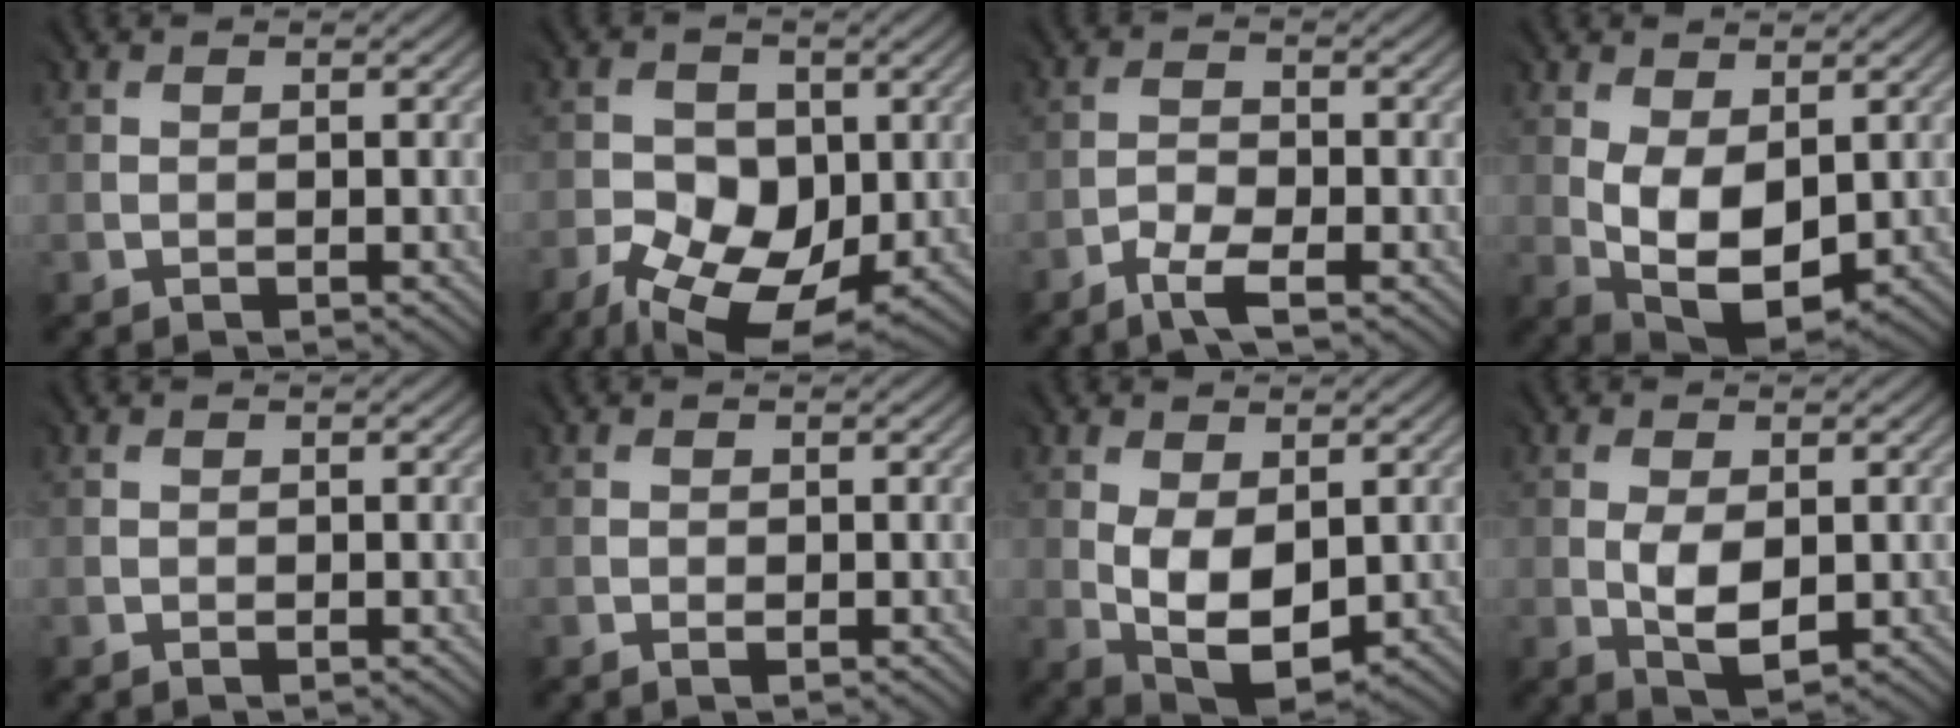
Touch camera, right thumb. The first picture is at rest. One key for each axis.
{"total": 11.2, "fx": -4.7, "fy": 6.9, "fz": 7.5, "tx": -0.138, "ty": -0.018, "tz": -0.084}
{"total": 3.8, "fx": -3.1, "fy": 0.8, "fz": 2.0, "tx": -0.045, "ty": -0.004, "tz": -0.063}
{"total": 8.5, "fx": -0.1, "fy": 5.0, "fz": 6.9, "tx": -0.152, "ty": -0.009, "tz": 0.008}
{"total": 0.0}
{"total": 0.6, "fx": -0.1, "fy": 0.4, "fz": 0.4, "tx": -0.005, "ty": -0.002, "tz": 0.001}
{"total": 7.7, "fx": -0.2, "fy": 4.4, "fz": 6.3, "tx": -0.133, "ty": -0.010, "tz": 0.006}
{"total": 4.8, "fx": -0.4, "fy": 2.6, "fz": 4.0, "tx": -0.089, "ty": -0.010, "tz": 0.000}